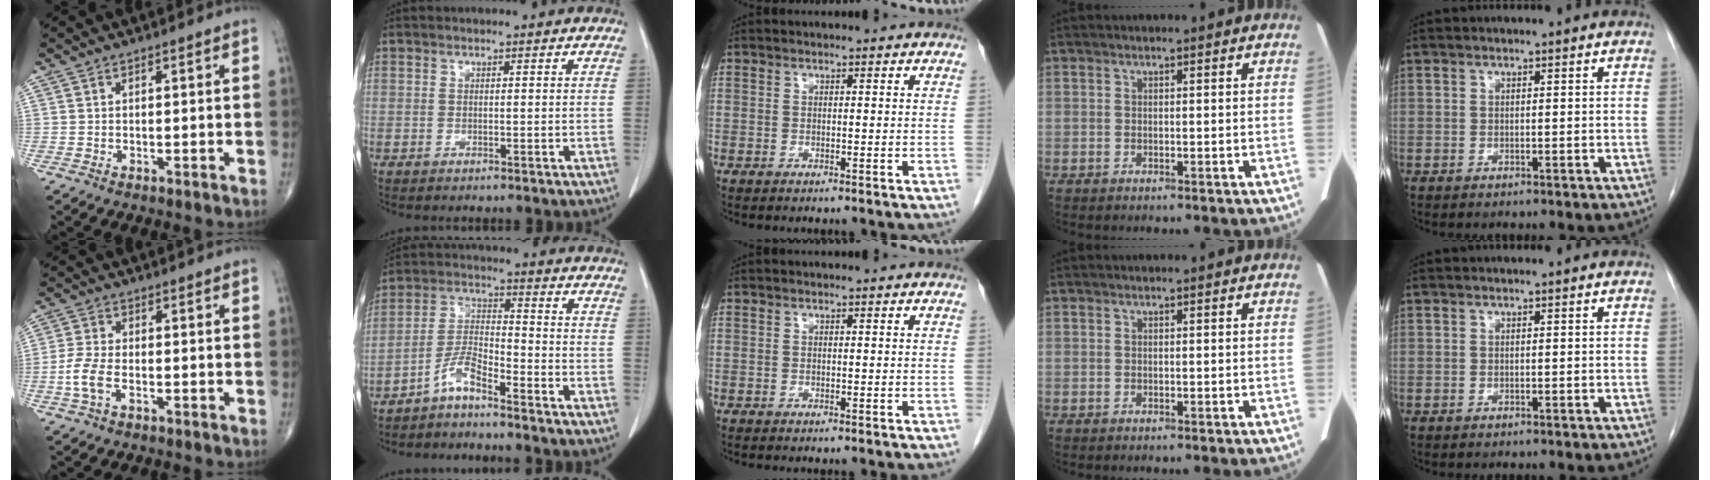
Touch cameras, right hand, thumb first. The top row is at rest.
{"thumb": {"total": 5.2, "force": [-1.8, 2.7, 4.1], "torque": [-0.098, 0.013, -0.037]}, "index": {"total": 4.8, "force": [-3.9, 0.2, 2.8], "torque": [-0.060, -0.006, -0.085]}}